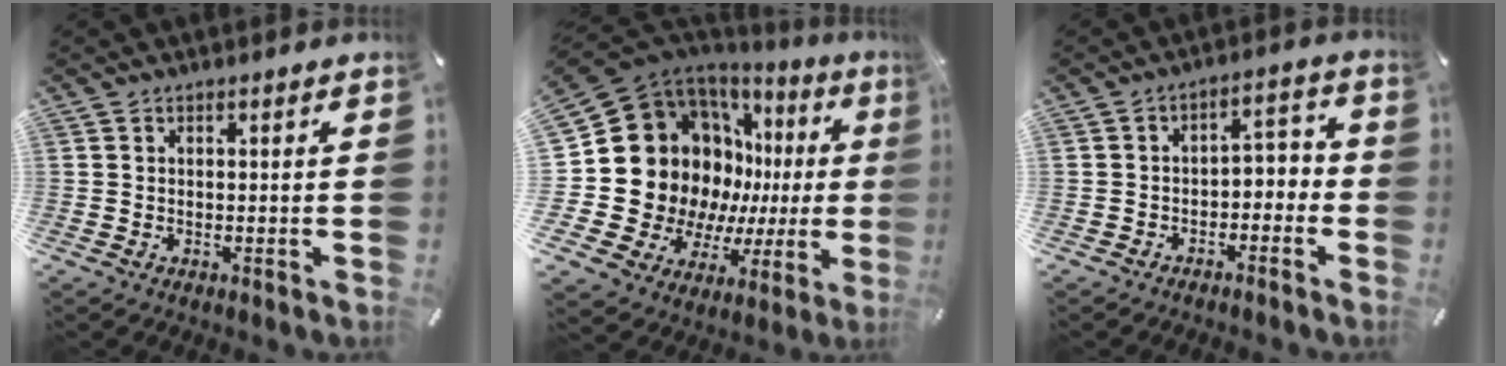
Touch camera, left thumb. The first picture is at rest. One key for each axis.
{"total": 26.3, "fx": 3.5, "fy": 20.2, "fz": 16.5, "tx": -0.284, "ty": -0.067, "tz": 0.113}
{"total": 4.1, "fx": -3.0, "fy": 2.4, "fz": 1.4, "tx": -0.025, "ty": 0.016, "tz": -0.061}